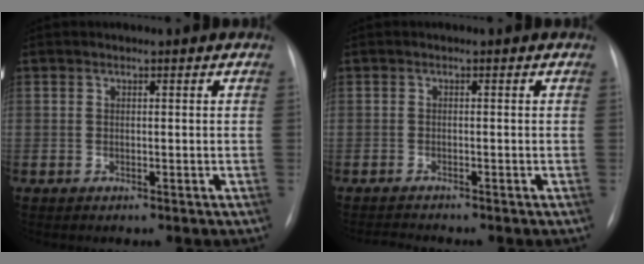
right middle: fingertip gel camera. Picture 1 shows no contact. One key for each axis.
{"total": 1.8, "fx": -1.7, "fy": -0.4, "fz": 0.0, "tx": -0.004, "ty": -0.011, "tz": -0.028}